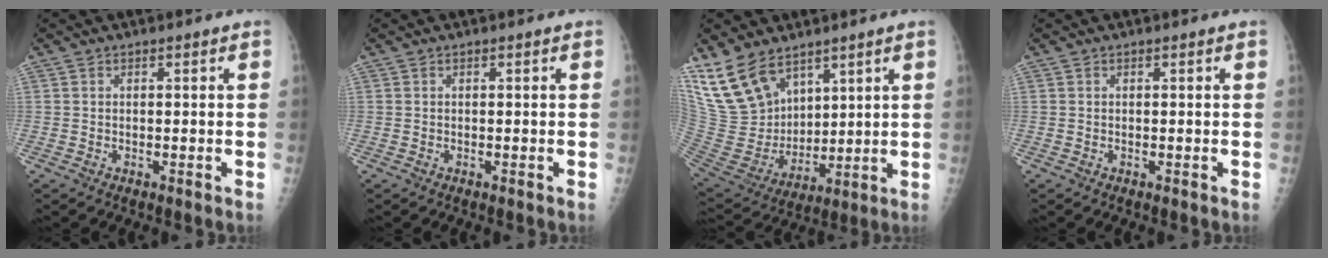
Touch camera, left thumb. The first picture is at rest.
{"total": 0.0}
{"total": 16.8, "force": [11.3, 9.7, 7.8], "torque": [-0.131, -0.044, 0.242]}
{"total": 0.0}